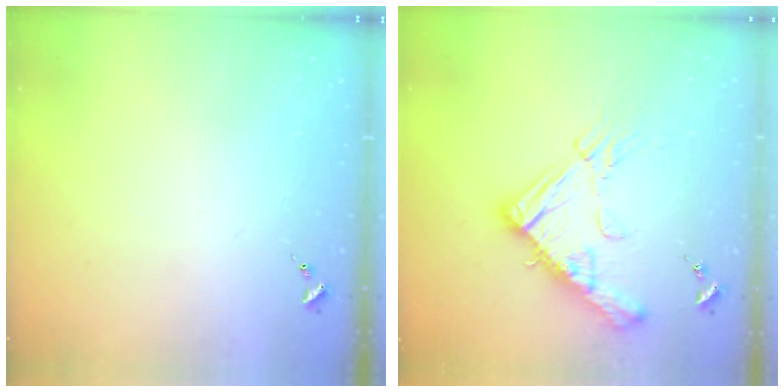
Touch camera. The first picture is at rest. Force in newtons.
{"total": 17.3, "press": 17.2, "slide": 1.7}